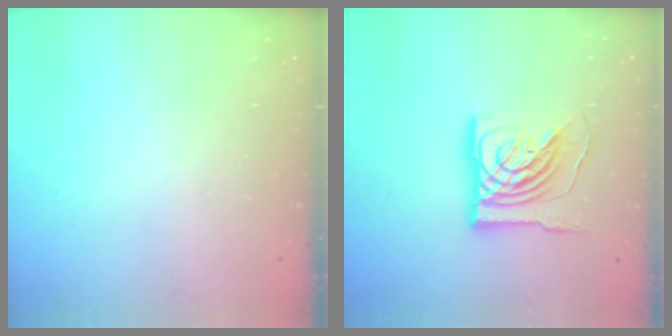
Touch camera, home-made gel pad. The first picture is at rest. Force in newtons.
{"total": 15.9, "press": 15.7, "slide": 1.9}